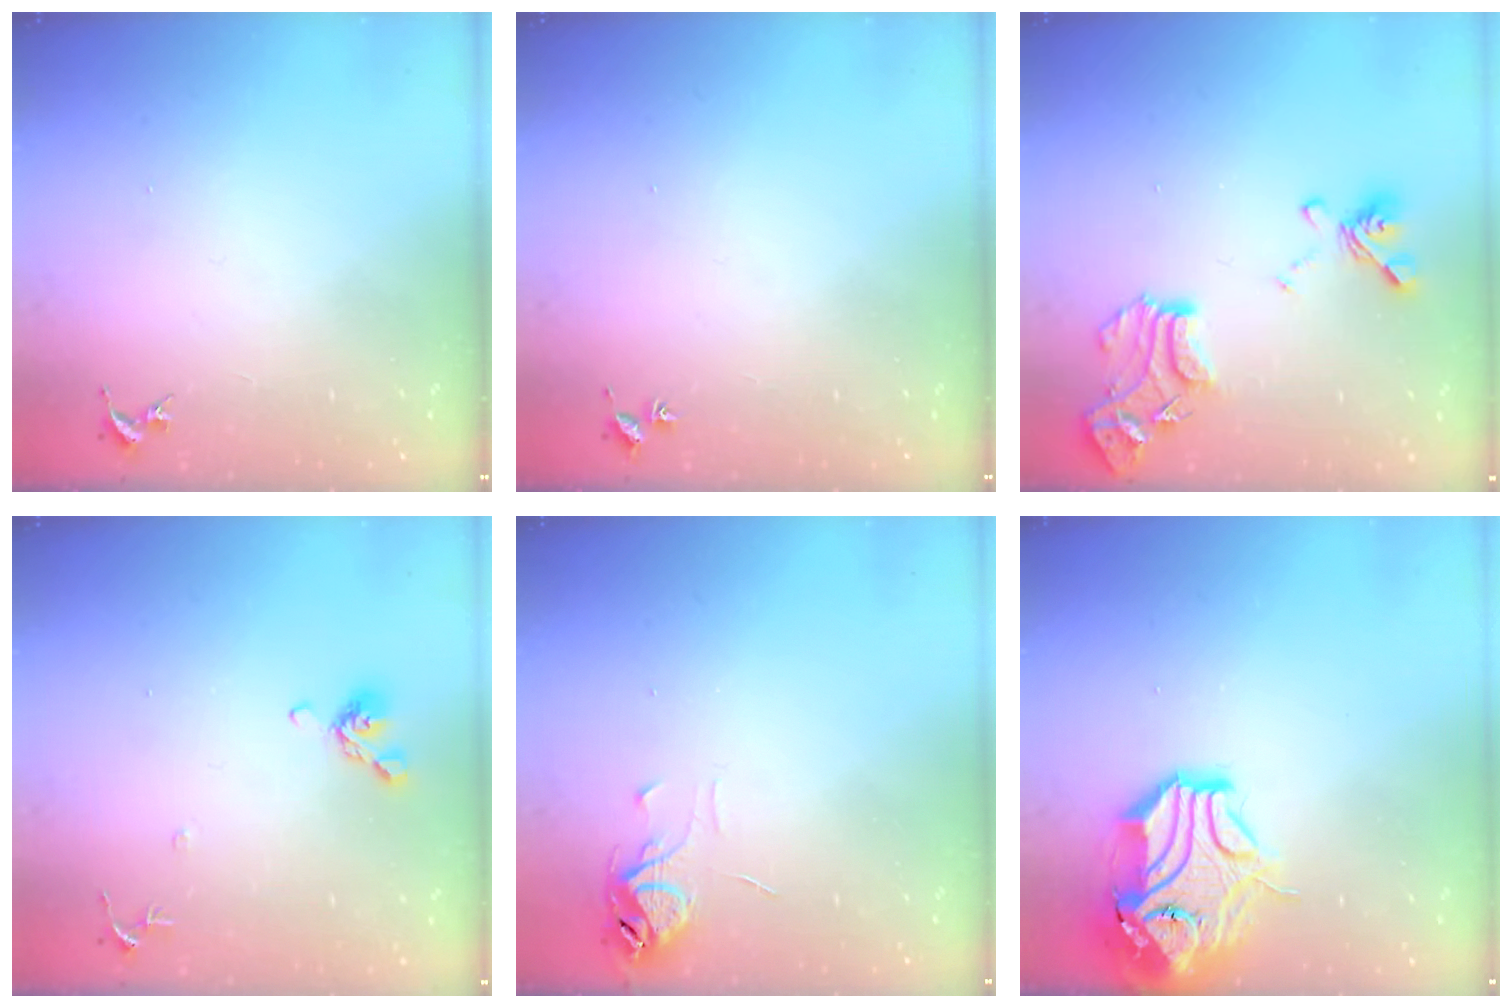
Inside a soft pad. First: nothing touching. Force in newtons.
{"total": 1.8, "press": 1.8, "slide": 0.2}
{"total": 16.4, "press": 16.4, "slide": 1.4}
{"total": 8.7, "press": 8.5, "slide": 1.8}
{"total": 6.4, "press": 6.4, "slide": 0.5}
{"total": 16.2, "press": 16.1, "slide": 2.2}